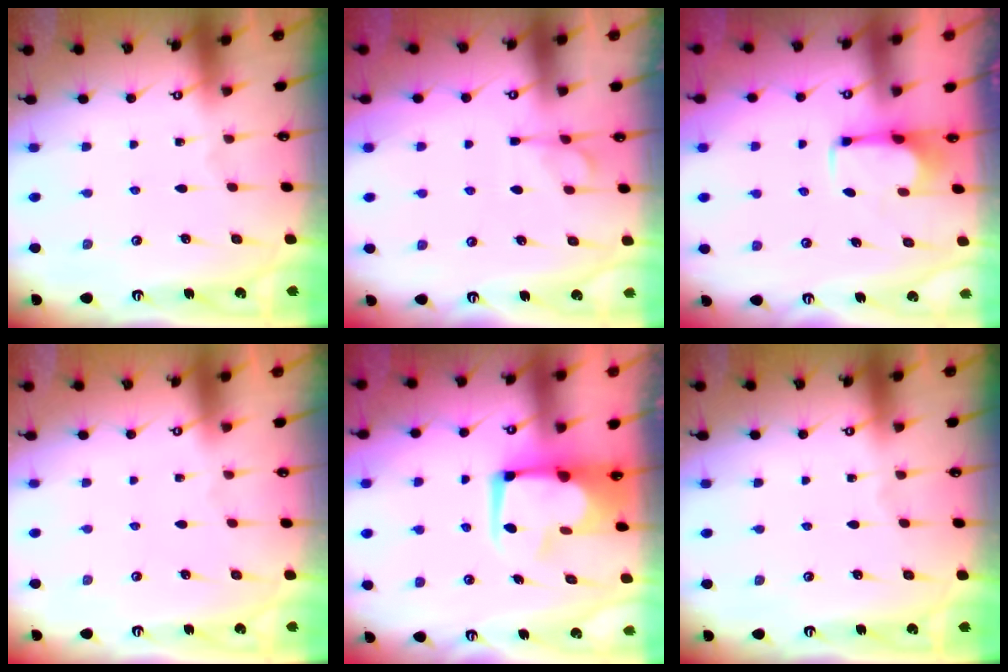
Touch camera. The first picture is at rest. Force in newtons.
{"total": 2.0, "press": 1.4, "slide": 1.3}
{"total": 2.8, "press": 2.7, "slide": 0.7}
{"total": 1.5, "press": 1.4, "slide": 0.6}
{"total": 9.5, "press": 9.5, "slide": 1.0}
{"total": 0.0}